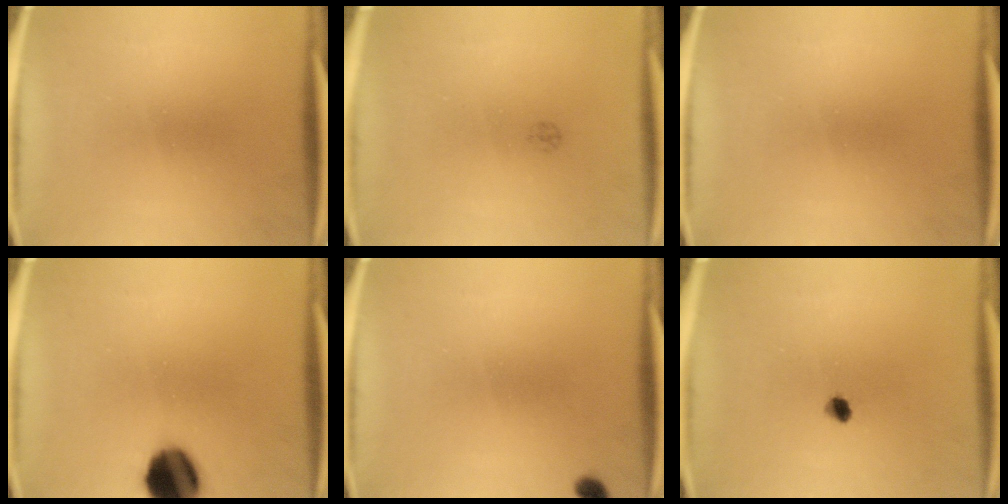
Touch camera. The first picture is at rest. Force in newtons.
{"total": 1.0}
{"total": 0.0}
{"total": 12.5}
{"total": 1.5}
{"total": 1.9}